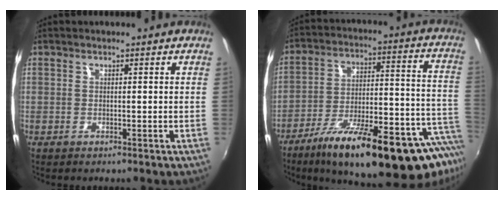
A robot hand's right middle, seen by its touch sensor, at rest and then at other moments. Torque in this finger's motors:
{"motor_torque": [1.08, -1.06, 1.05, 0.21]}